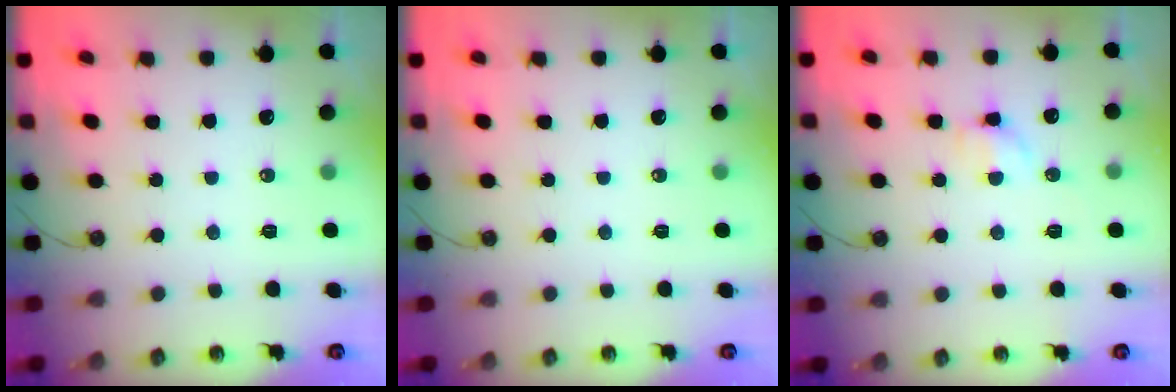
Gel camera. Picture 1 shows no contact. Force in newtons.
{"total": 0.0}
{"total": 5.2, "press": 5.1, "slide": 1.1}